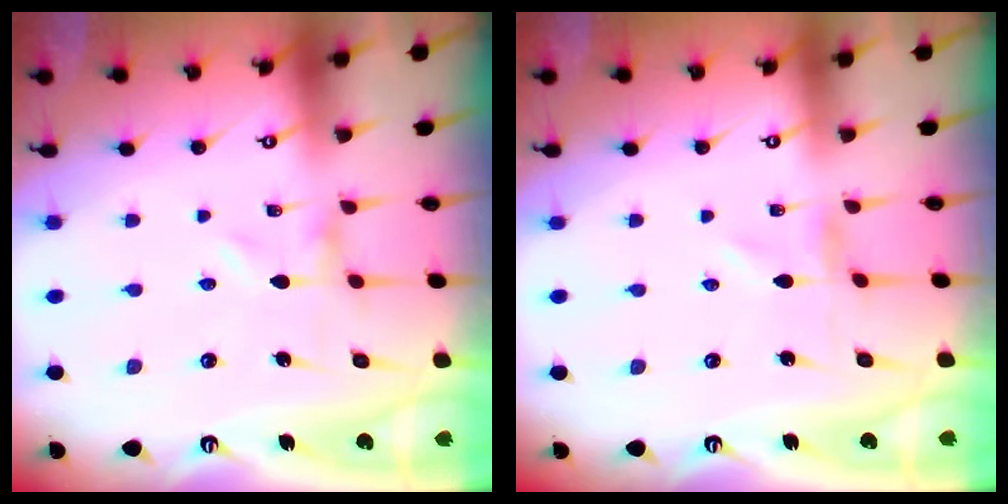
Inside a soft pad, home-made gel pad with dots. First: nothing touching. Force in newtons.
{"total": 0.0}